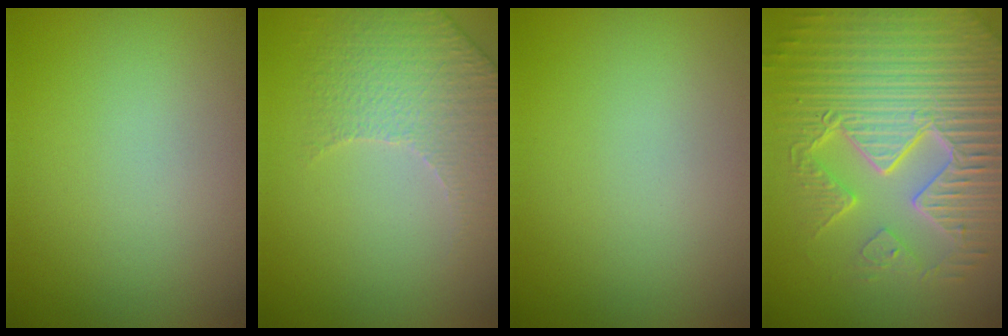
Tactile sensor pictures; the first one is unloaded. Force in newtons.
{"total": 2.6, "press": 2.4, "slide": 1.0}
{"total": 0.0}
{"total": 10.9, "press": 7.1, "slide": 8.3}